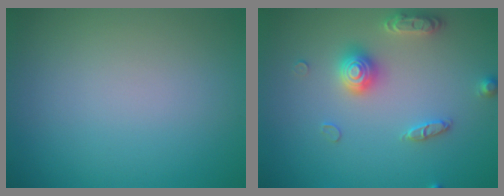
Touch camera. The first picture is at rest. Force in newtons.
{"total": 3.0, "press": 3.0, "slide": 0.4}